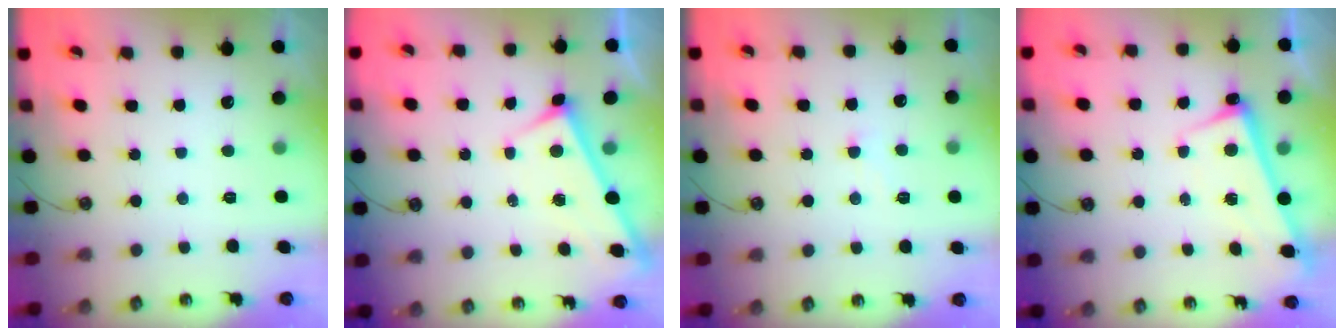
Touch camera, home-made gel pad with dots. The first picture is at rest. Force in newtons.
{"total": 3.0, "press": 3.0, "slide": 0.1}
{"total": 2.2, "press": 2.1, "slide": 0.6}
{"total": 2.7, "press": 2.7, "slide": 0.5}